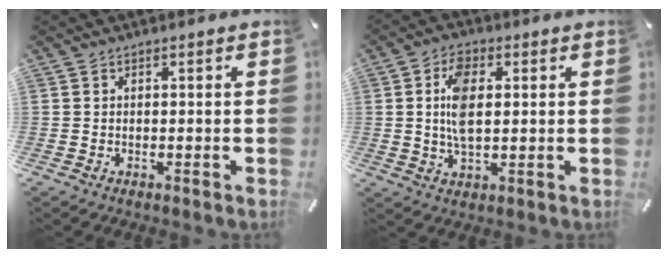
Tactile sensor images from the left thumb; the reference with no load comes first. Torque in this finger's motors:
{"motor_torque": [0.30, 0.22, 0.33, 0.24, 0.11]}